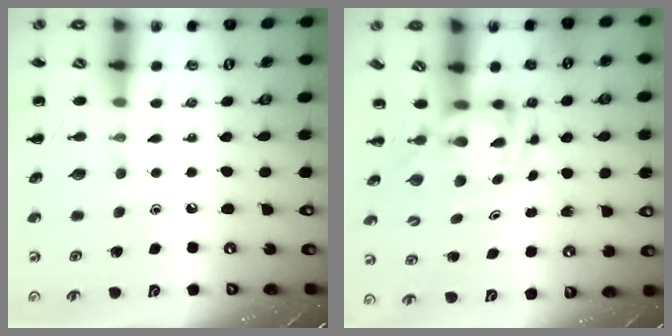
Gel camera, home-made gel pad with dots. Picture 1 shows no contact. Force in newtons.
{"total": 3.5, "press": 3.4, "slide": 0.7}